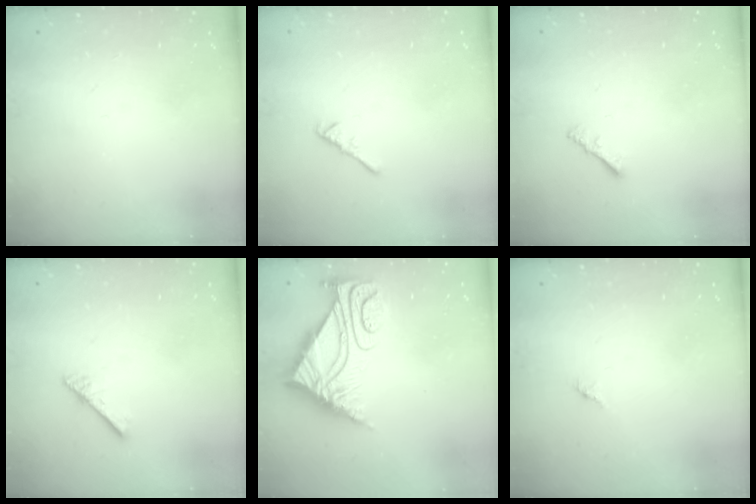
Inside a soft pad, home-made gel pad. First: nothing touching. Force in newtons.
{"total": 2.4, "press": 2.3, "slide": 0.6}
{"total": 1.3, "press": 1.3, "slide": 0.4}
{"total": 2.9, "press": 2.9, "slide": 0.2}
{"total": 9.9, "press": 9.8, "slide": 1.0}
{"total": 1.4, "press": 1.4, "slide": 0.4}